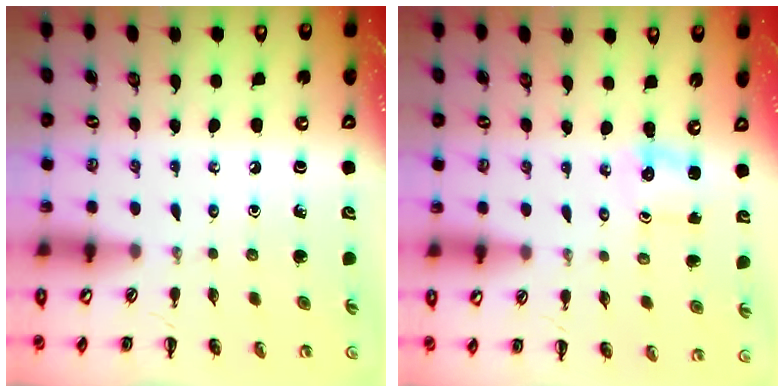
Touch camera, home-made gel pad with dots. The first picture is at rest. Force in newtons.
{"total": 1.1, "press": 1.1, "slide": 0.4}